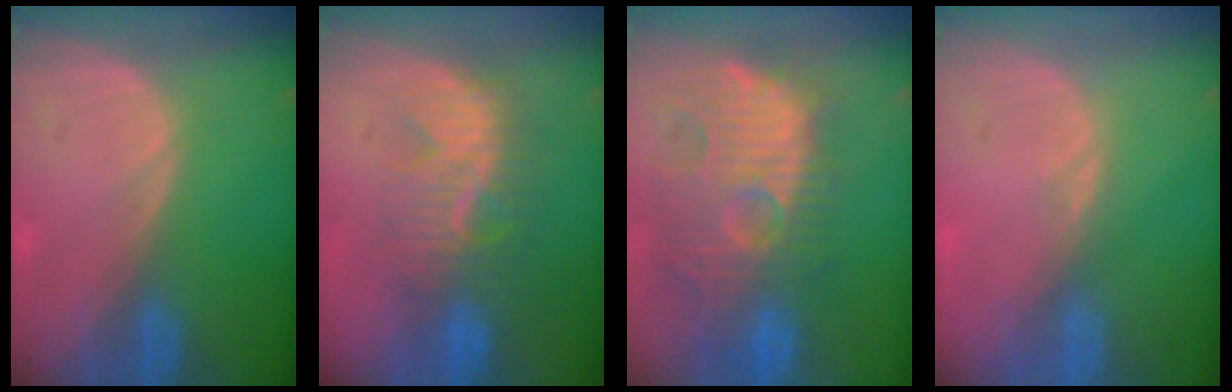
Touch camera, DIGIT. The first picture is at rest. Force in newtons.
{"total": 8.4, "press": 7.9, "slide": 2.6}
{"total": 12.8, "press": 12.2, "slide": 3.9}
{"total": 0.9, "press": 0.8, "slide": 0.3}